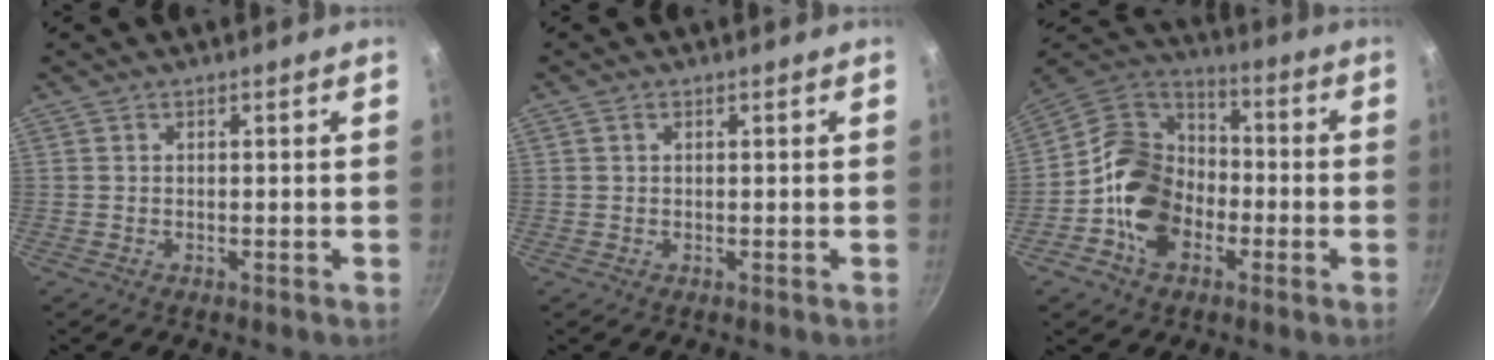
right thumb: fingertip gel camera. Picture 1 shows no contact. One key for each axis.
{"total": 0.8, "fx": 0.3, "fy": 0.6, "fz": 0.5, "tx": -0.009, "ty": 0.002, "tz": 0.006}
{"total": 16.3, "fx": -4.5, "fy": 12.5, "fz": 9.4, "tx": -0.139, "ty": 0.042, "tz": -0.100}